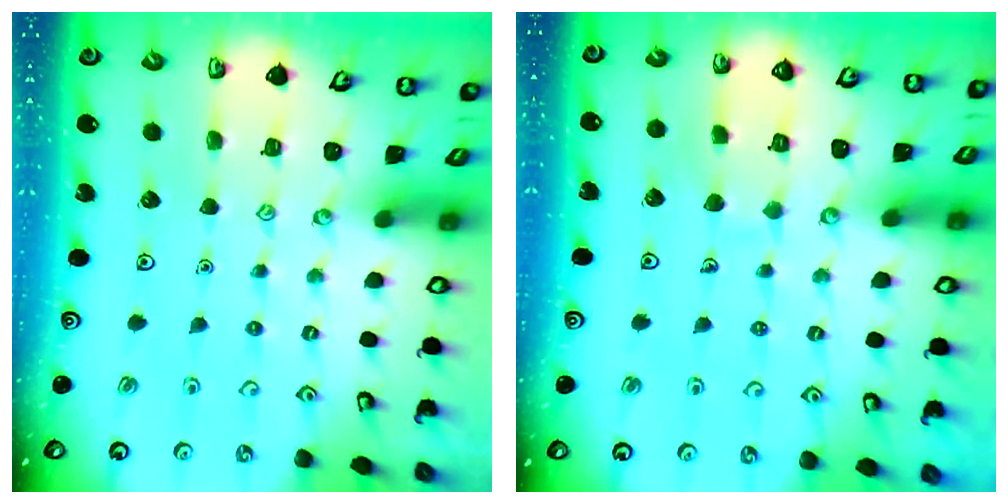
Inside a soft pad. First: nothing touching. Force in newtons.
{"total": 6.1, "press": 6.1, "slide": 0.3}